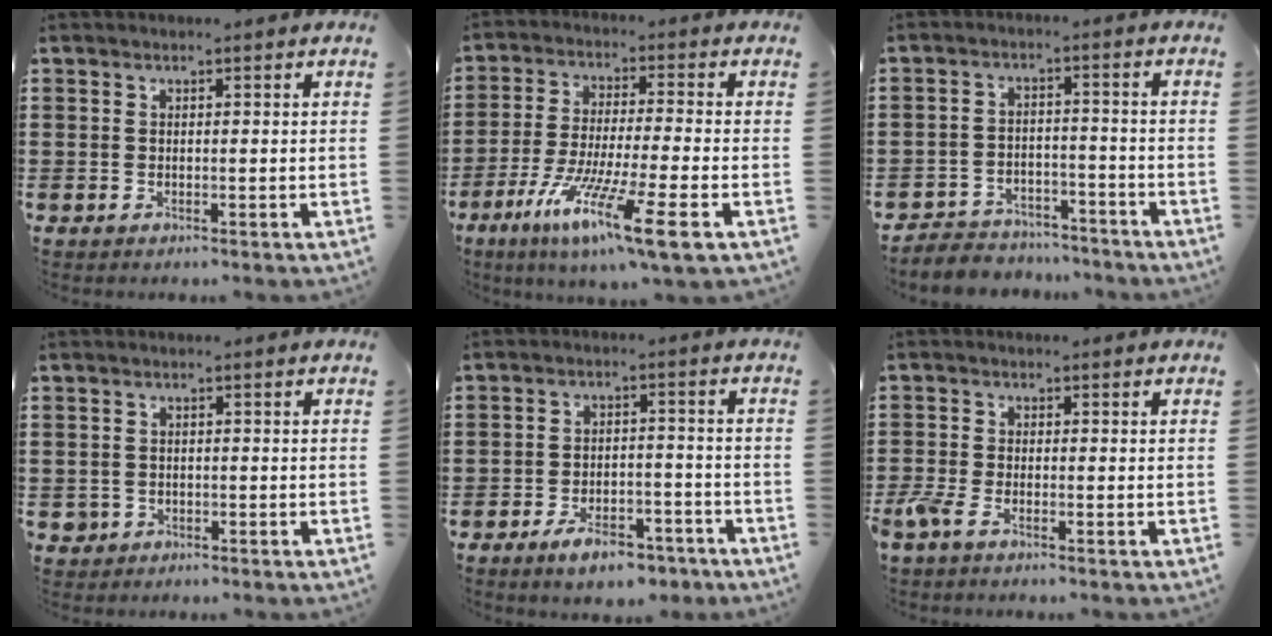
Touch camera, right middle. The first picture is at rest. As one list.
[{"total": 11.8, "force": [-7.1, 0.8, 9.3], "torque": [-0.188, -0.009, -0.137]}, {"total": 4.1, "force": [-4.0, 1.0, -0.3], "torque": [-0.002, 0.007, -0.087]}, {"total": 1.0, "force": [-0.6, 0.9, 0.1], "torque": [-0.005, 0.003, -0.014]}, {"total": 6.1, "force": [-4.8, 1.9, 3.2], "torque": [-0.053, 0.012, -0.087]}, {"total": 2.3, "force": [-1.6, 0.8, 1.6], "torque": [-0.056, -0.009, -0.038]}]